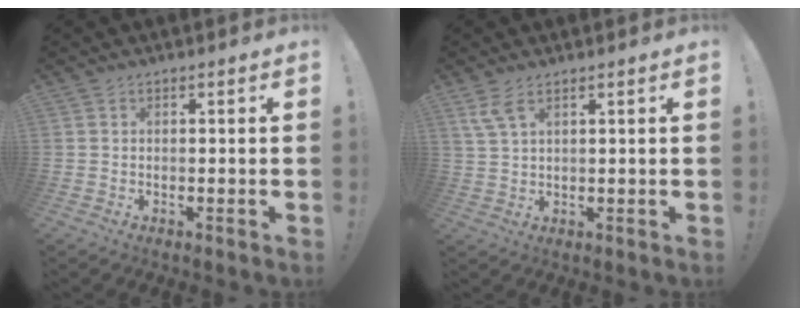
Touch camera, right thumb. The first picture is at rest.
{"total": 5.1, "force": [3.1, 1.7, 3.7], "torque": [-0.074, -0.005, 0.058]}